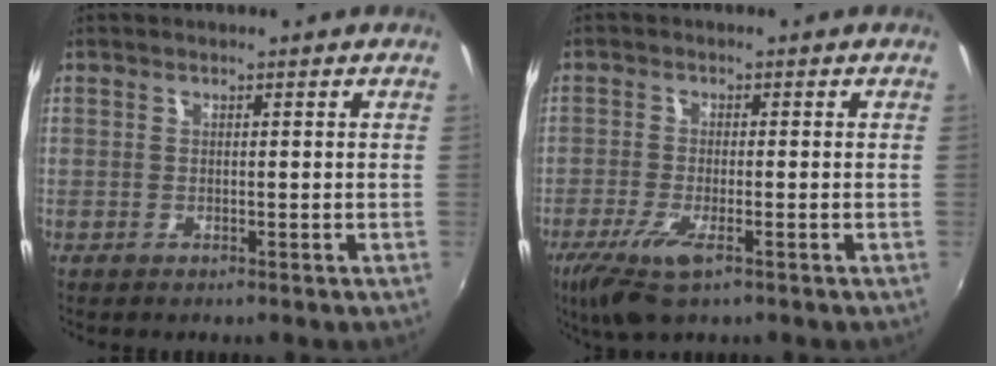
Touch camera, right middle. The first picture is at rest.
{"total": 7.2, "force": [-4.1, 1.8, 5.6], "torque": [-0.131, -0.026, -0.077]}